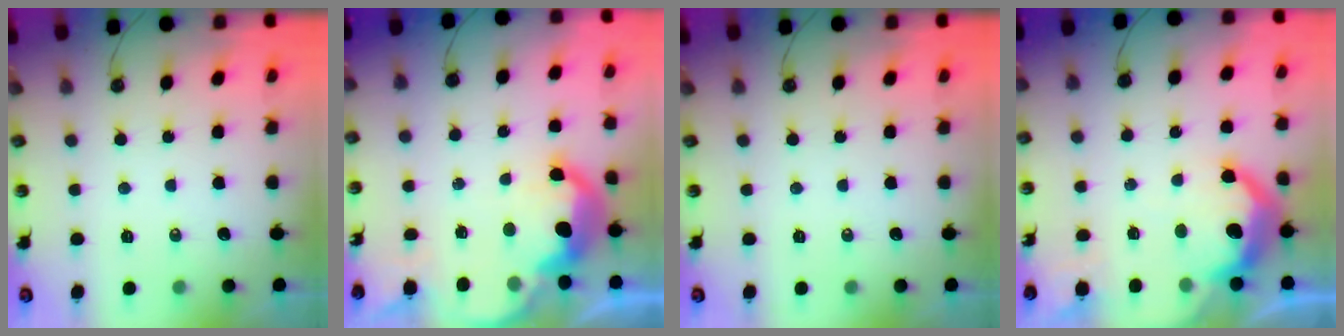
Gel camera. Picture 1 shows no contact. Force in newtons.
{"total": 10.3, "press": 10.3, "slide": 0.9}
{"total": 0.0}
{"total": 13.9, "press": 13.9, "slide": 0.7}